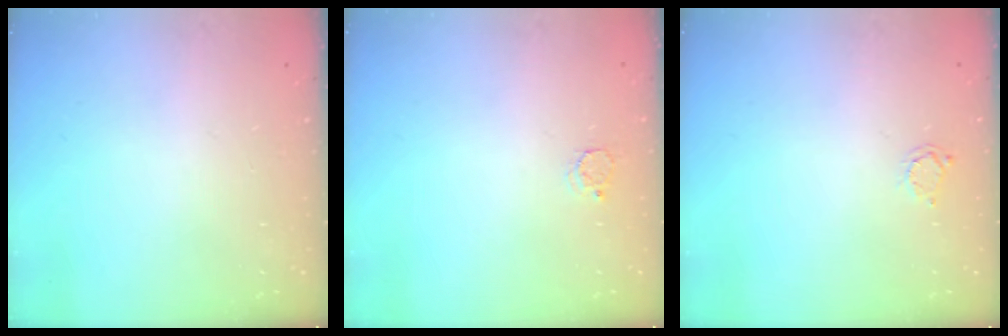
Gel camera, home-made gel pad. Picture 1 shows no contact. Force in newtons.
{"total": 2.4, "press": 2.4, "slide": 0.3}
{"total": 2.0, "press": 2.0, "slide": 0.3}